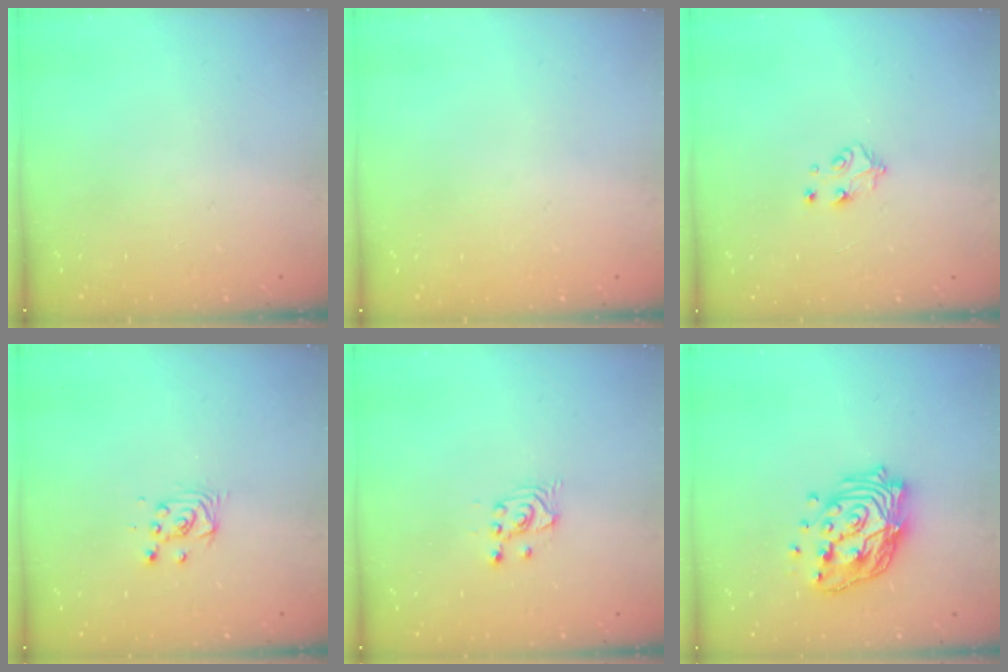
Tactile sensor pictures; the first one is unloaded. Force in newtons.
{"total": 0.0}
{"total": 5.4, "press": 5.4, "slide": 0.4}
{"total": 3.4, "press": 3.4, "slide": 0.4}
{"total": 2.6, "press": 2.5, "slide": 0.3}
{"total": 16.7, "press": 16.7, "slide": 1.5}